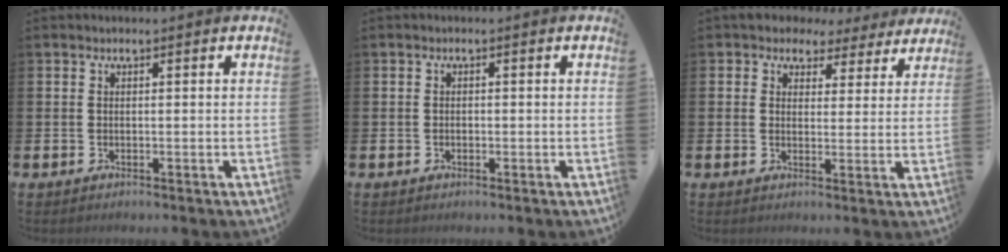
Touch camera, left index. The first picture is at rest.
{"total": 0.6, "force": [-0.3, 0.5, 0.2], "torque": [-0.007, 0.005, -0.006]}
{"total": 3.5, "force": [2.6, 2.3, 0.3], "torque": [-0.009, -0.020, 0.039]}